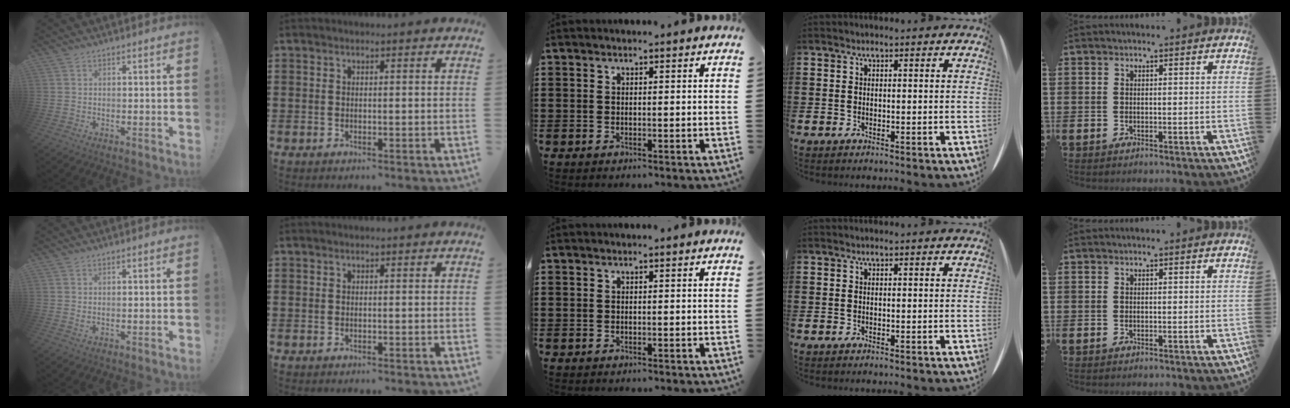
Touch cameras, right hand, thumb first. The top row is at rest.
{"thumb": {"total": 0.9, "force": [0.5, 0.3, 0.7], "torque": [-0.007, -0.002, 0.006]}}